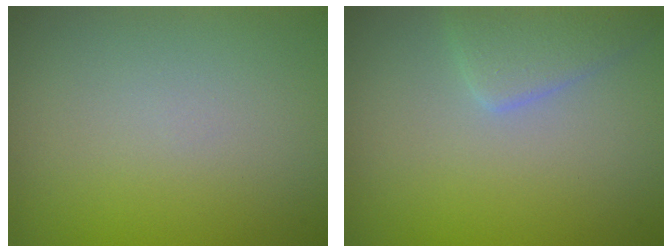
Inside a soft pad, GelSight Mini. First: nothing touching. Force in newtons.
{"total": 2.7, "press": 2.7, "slide": 0.1}